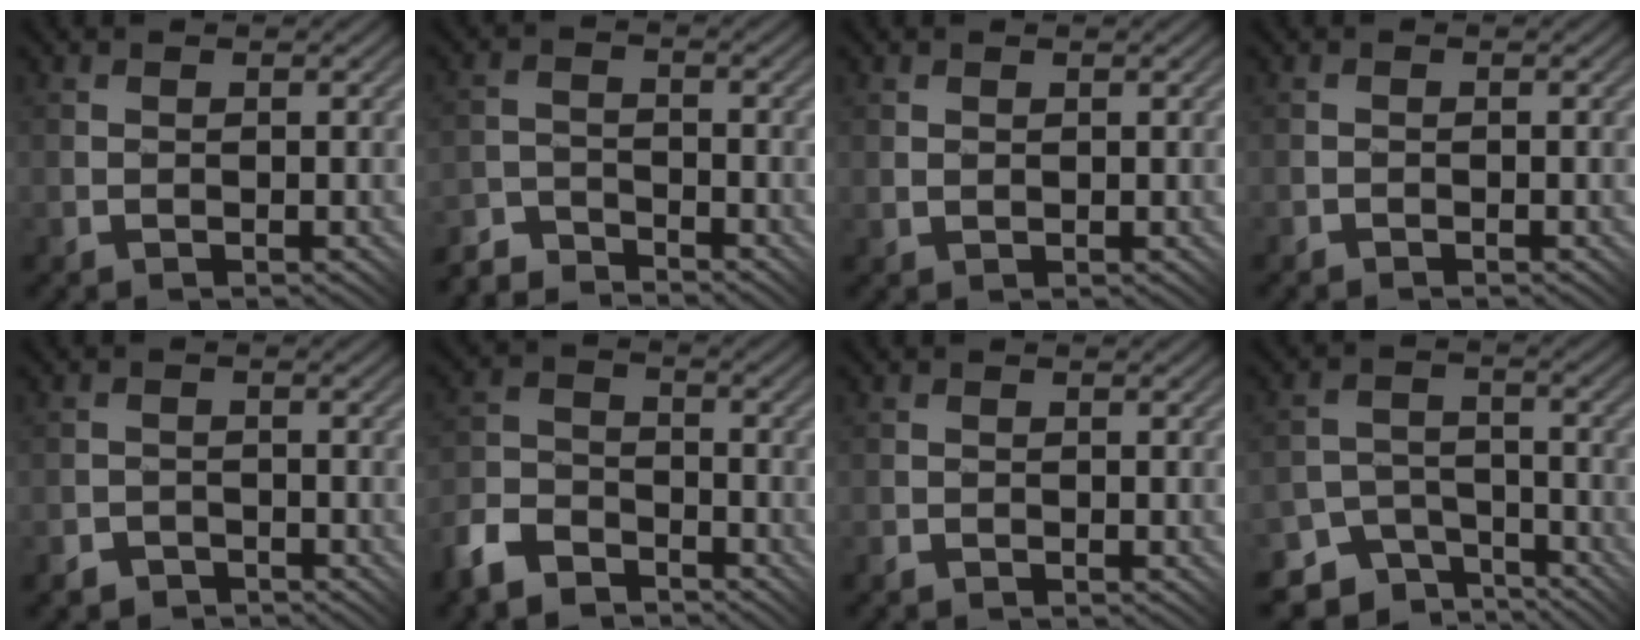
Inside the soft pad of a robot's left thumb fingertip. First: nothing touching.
{"total": 4.5, "force": [-4.4, 0.7, 0.5], "torque": [-0.007, 0.005, -0.093]}
{"total": 0.7, "force": [0.5, 0.5, 0.3], "torque": [-0.009, -0.001, 0.012]}
{"total": 0.6, "force": [-0.5, 0.0, -0.3], "torque": [0.006, 0.004, -0.010]}
{"total": 2.6, "force": [-2.4, 1.1, 0.2], "torque": [0.000, 0.010, -0.045]}
{"total": 7.1, "force": [-5.3, 3.8, 2.8], "torque": [-0.068, -0.004, -0.121]}
{"total": 0.9, "force": [-0.9, 0.2, 0.0], "torque": [-0.002, 0.001, -0.021]}
{"total": 7.6, "force": [-6.0, 4.3, 1.7], "torque": [-0.035, -0.002, -0.093]}